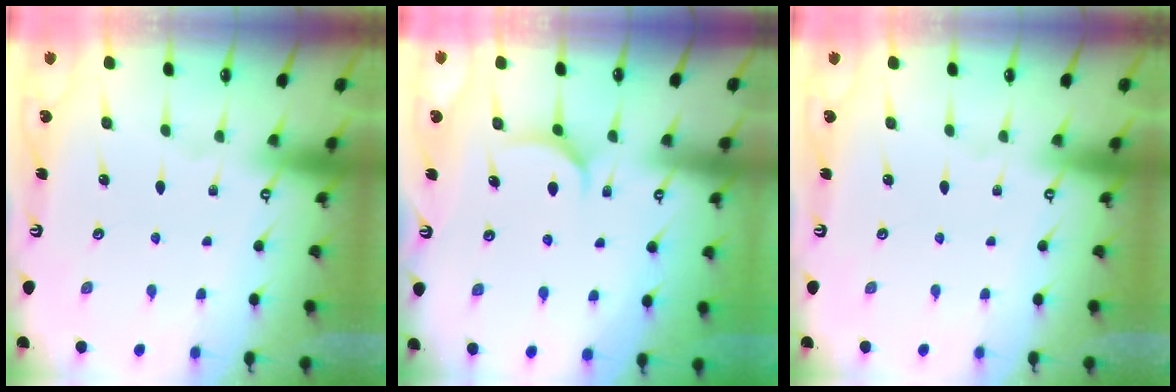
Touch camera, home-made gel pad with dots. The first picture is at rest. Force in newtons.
{"total": 4.6, "press": 4.6, "slide": 0.5}
{"total": 0.0}